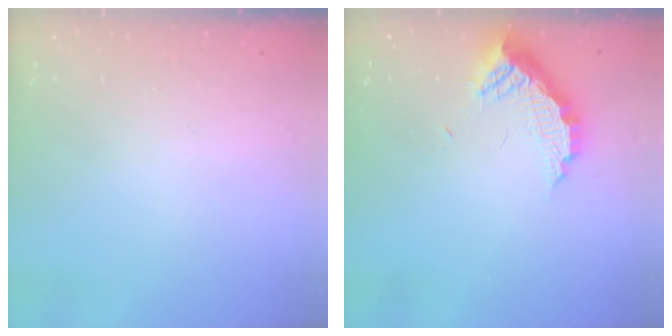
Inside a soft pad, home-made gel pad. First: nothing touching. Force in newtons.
{"total": 10.0, "press": 10.0, "slide": 0.7}